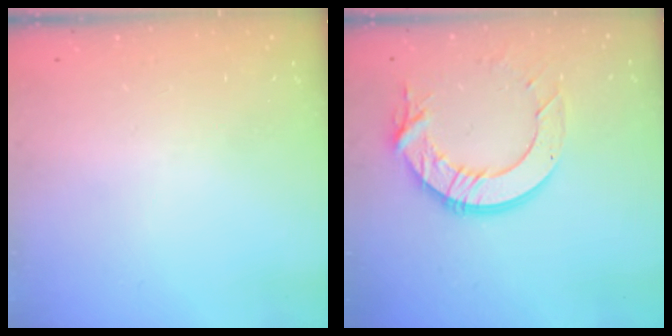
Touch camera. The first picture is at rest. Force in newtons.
{"total": 12.6, "press": 12.6, "slide": 1.1}